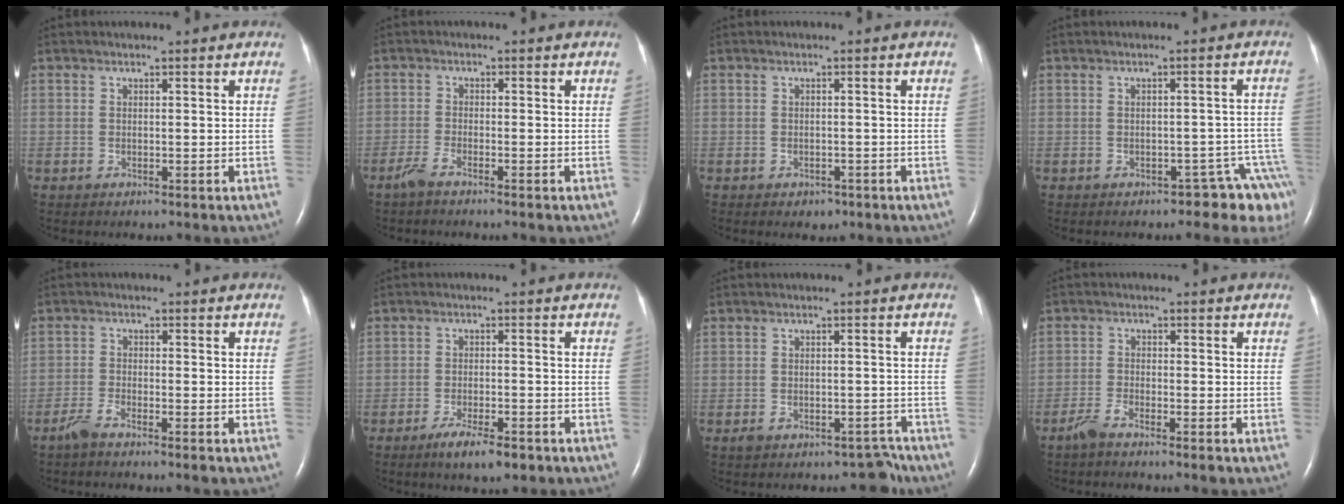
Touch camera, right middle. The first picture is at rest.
{"total": 2.2, "force": [-1.8, 0.0, 1.2], "torque": [-0.035, -0.004, -0.039]}
{"total": 1.5, "force": [-0.9, 1.1, 0.5], "torque": [-0.010, 0.002, -0.007]}
{"total": 5.8, "force": [-4.7, 2.9, 1.8], "torque": [0.010, 0.027, -0.051]}
{"total": 2.8, "force": [-2.4, 0.1, 1.5], "torque": [-0.036, -0.004, -0.050]}
{"total": 5.3, "force": [-3.6, 1.1, 3.8], "torque": [-0.071, -0.007, -0.056]}
{"total": 3.8, "force": [-3.1, 2.0, 0.6], "torque": [0.002, 0.021, -0.037]}
{"total": 2.9, "force": [-2.5, 0.1, 1.5], "torque": [-0.036, -0.003, -0.051]}